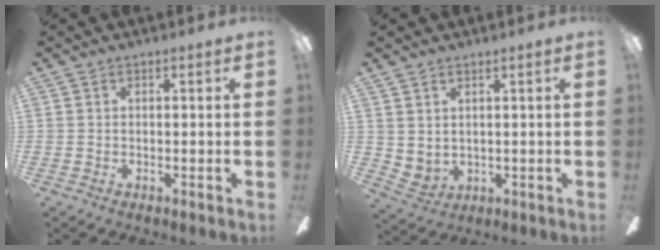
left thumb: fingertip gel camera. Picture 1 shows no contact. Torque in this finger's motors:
{"motor_torque": [0.01, 0.03, 0.23, -0.37, 0.03]}